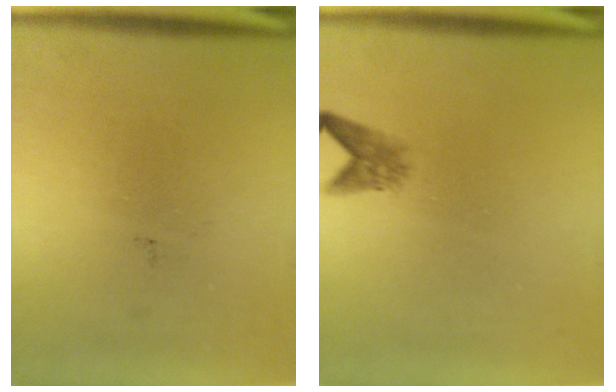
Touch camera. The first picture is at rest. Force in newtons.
{"total": 2.0}